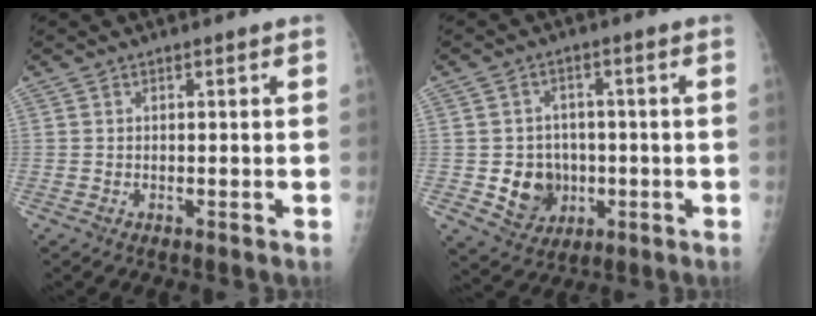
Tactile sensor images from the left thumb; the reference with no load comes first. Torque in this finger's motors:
{"motor_torque": [-0.34, 0.38, 0.15, 0.01, 0.03]}